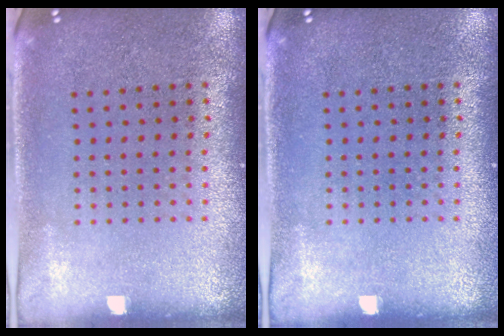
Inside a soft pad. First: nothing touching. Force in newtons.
{"total": 0.0}